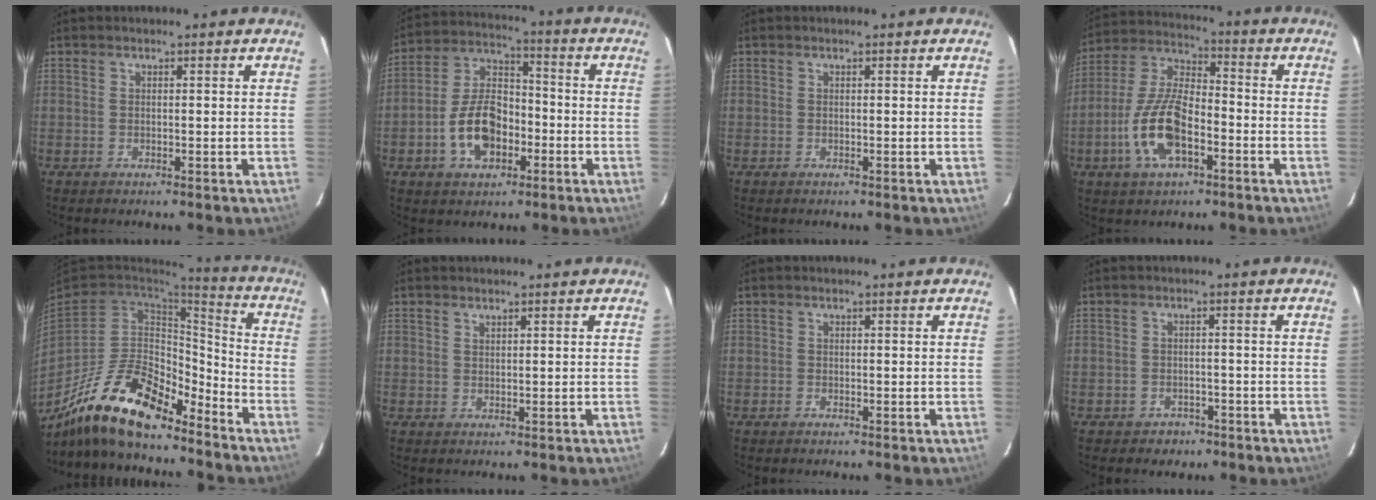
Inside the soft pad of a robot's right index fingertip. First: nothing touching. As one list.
[{"total": 12.2, "force": [-4.5, 7.4, 8.6], "torque": [-0.173, 0.024, -0.073]}, {"total": 0.0}, {"total": 13.8, "force": [-5.2, 6.0, 11.3], "torque": [-0.243, 0.002, -0.100]}, {"total": 19.8, "force": [-15.1, 6.7, 10.9], "torque": [-0.220, -0.005, -0.273]}, {"total": 0.7, "force": [0.7, 0.2, 0.1], "torque": [-0.004, 0.001, 0.013]}, {"total": 0.0}, {"total": 3.9, "force": [-2.6, 2.9, 0.4], "torque": [-0.019, 0.008, -0.034]}]